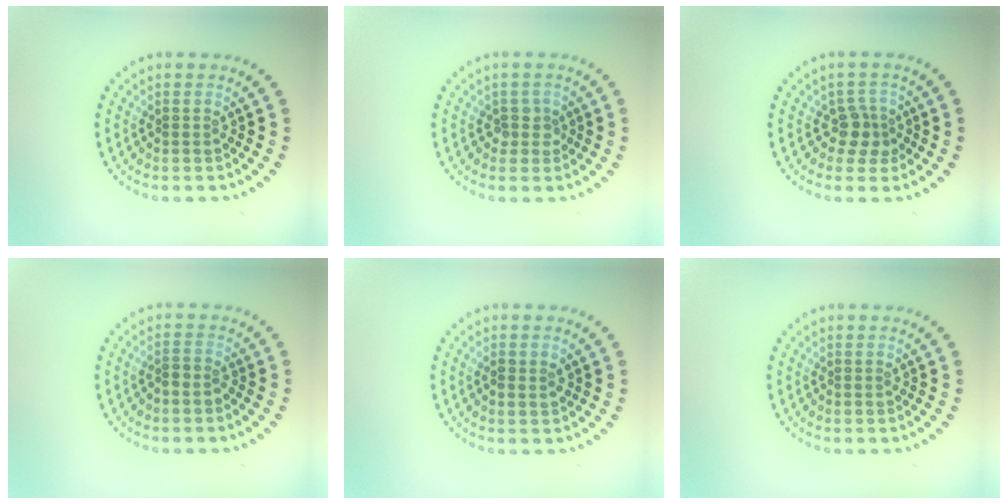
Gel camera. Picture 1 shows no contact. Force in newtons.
{"total": 1.5, "press": 1.2, "slide": 0.9}
{"total": 2.3, "press": 1.8, "slide": 1.3}
{"total": 1.1, "press": 0.7, "slide": 0.8}
{"total": 1.4, "press": 1.3, "slide": 0.4}
{"total": 0.0}